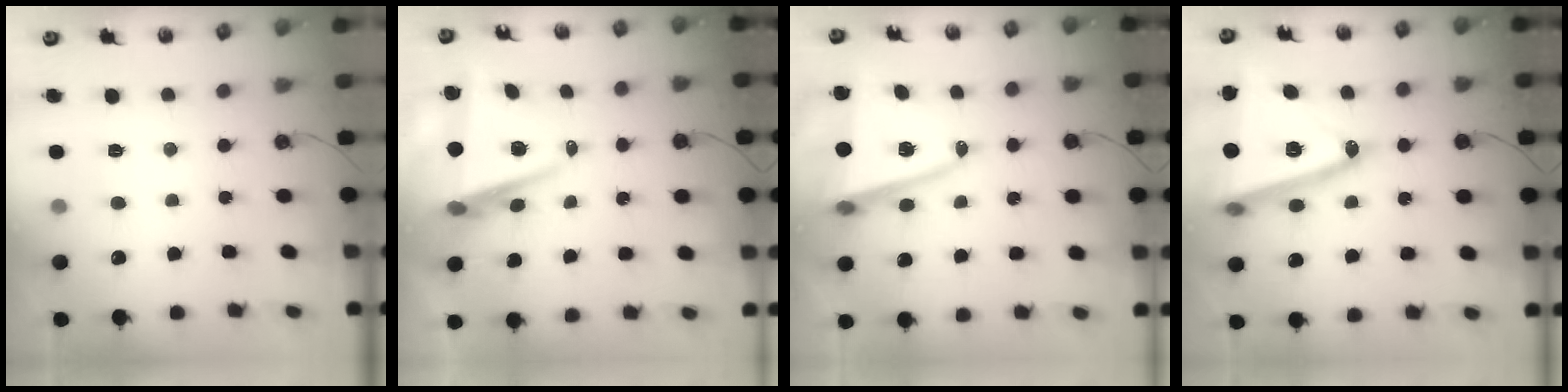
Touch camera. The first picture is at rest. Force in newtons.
{"total": 8.0, "press": 6.8, "slide": 4.3}
{"total": 11.0, "press": 10.6, "slide": 3.0}
{"total": 26.8, "press": 26.5, "slide": 3.9}